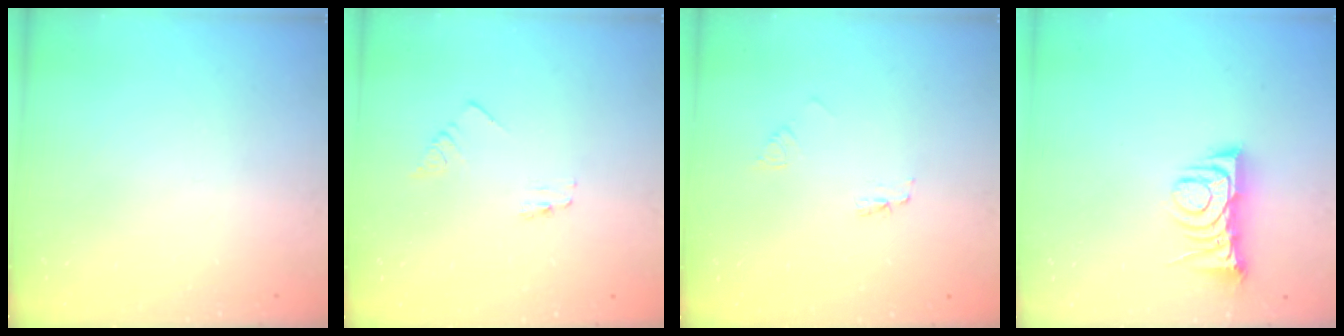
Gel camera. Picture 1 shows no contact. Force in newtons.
{"total": 0.0}
{"total": 1.5, "press": 1.5, "slide": 0.1}
{"total": 6.8, "press": 6.8, "slide": 0.8}